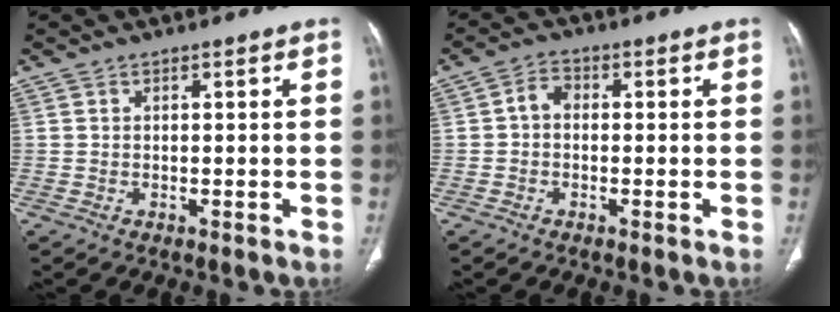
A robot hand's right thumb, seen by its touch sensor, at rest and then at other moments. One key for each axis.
{"total": 3.1, "fx": -0.2, "fy": 2.3, "fz": 2.0, "tx": -0.028, "ty": 0.012, "tz": -0.013}